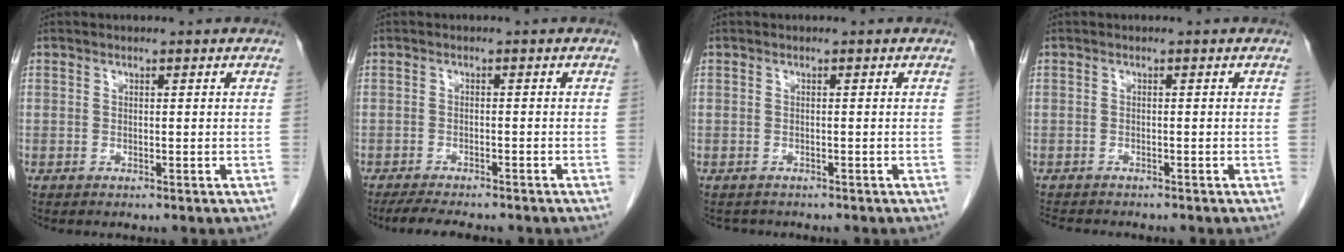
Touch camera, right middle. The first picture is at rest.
{"total": 6.5, "force": [-5.5, 1.3, 3.2], "torque": [-0.051, -0.011, -0.078]}
{"total": 1.6, "force": [-1.5, 0.7, 0.1], "torque": [-0.010, -0.003, -0.021]}
{"total": 4.3, "force": [-3.9, 1.0, 1.5], "torque": [-0.025, -0.011, -0.059]}